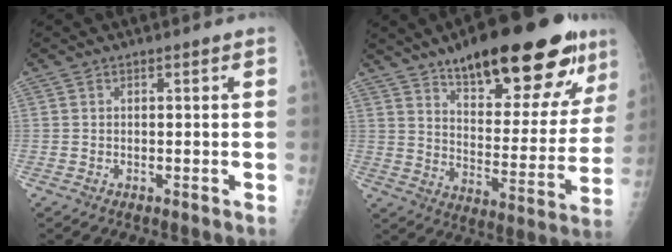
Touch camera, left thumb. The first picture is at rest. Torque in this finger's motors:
{"motor_torque": [0.53, 0.58, 1.34, -1.43, 0.15]}